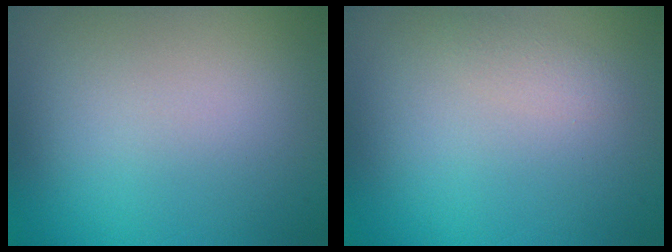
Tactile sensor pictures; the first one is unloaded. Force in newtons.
{"total": 1.0, "press": 1.0, "slide": 0.0}